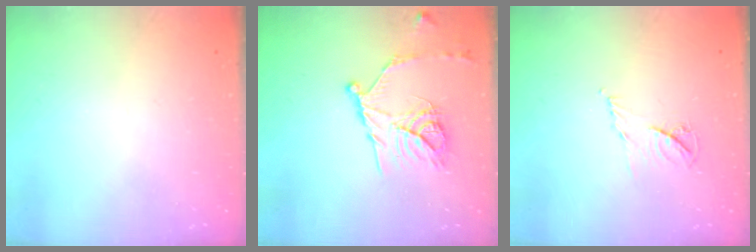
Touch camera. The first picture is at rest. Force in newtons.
{"total": 15.4, "press": 15.3, "slide": 1.5}
{"total": 4.4, "press": 4.3, "slide": 0.6}